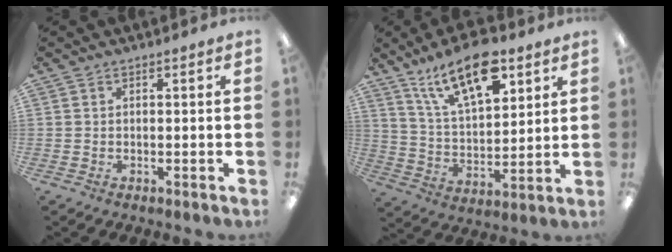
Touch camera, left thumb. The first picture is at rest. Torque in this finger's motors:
{"motor_torque": [0.37, 0.34, 0.46, -0.61, 0.10]}